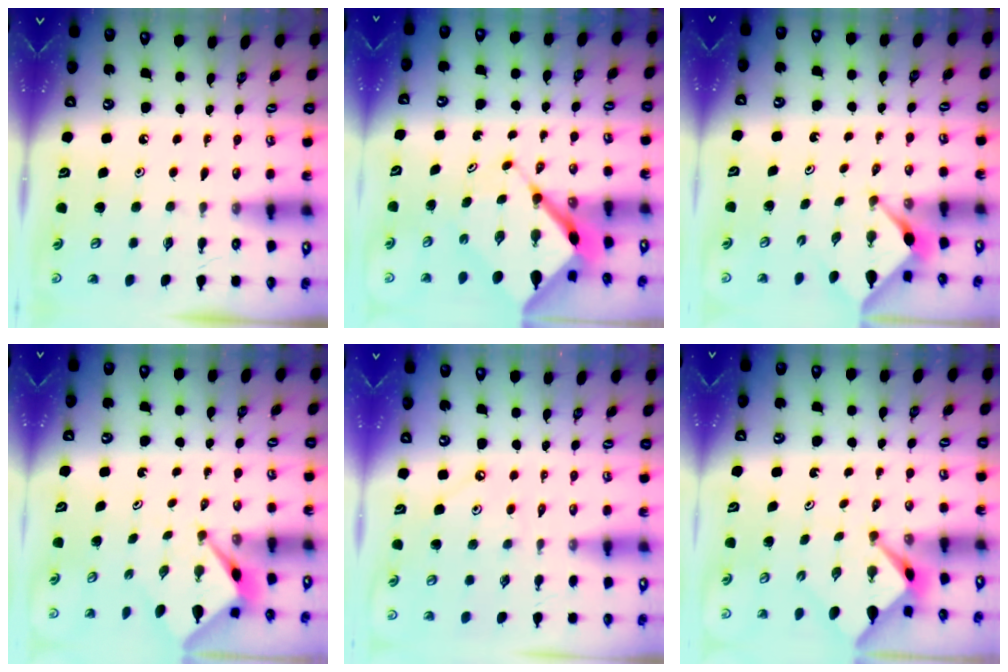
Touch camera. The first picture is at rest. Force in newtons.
{"total": 10.6, "press": 10.6, "slide": 1.0}
{"total": 2.9, "press": 2.9, "slide": 0.4}
{"total": 2.7, "press": 2.7, "slide": 0.1}
{"total": 2.6, "press": 2.6, "slide": 0.4}
{"total": 2.2, "press": 2.2, "slide": 0.1}